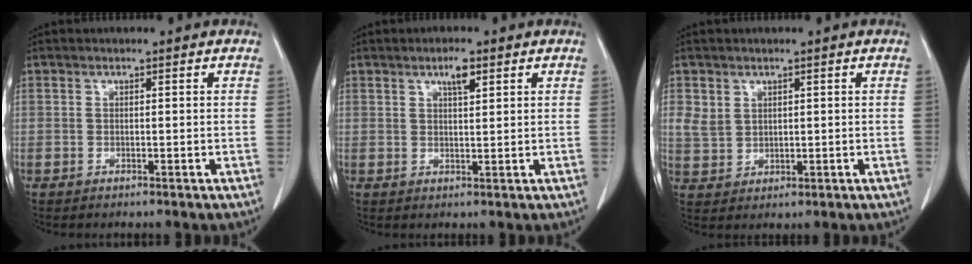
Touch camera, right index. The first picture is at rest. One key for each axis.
{"total": 2.8, "fx": 1.6, "fy": 0.6, "fz": 2.2, "tx": -0.040, "ty": 0.001, "tz": 0.027}
{"total": 3.8, "fx": 1.7, "fy": 3.1, "fz": 1.3, "tx": -0.026, "ty": -0.001, "tz": 0.044}